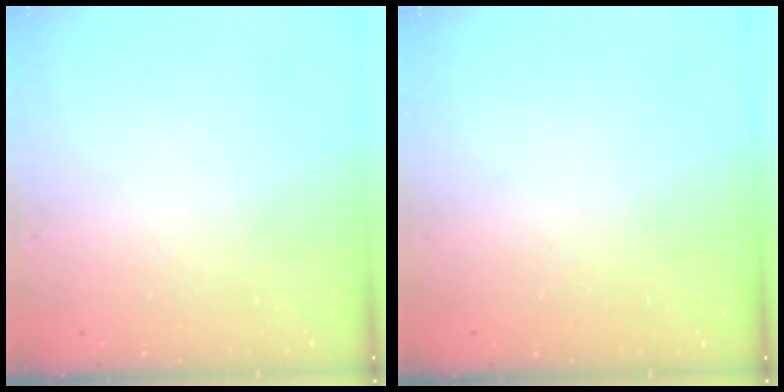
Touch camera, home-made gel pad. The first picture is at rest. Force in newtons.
{"total": 0.0}